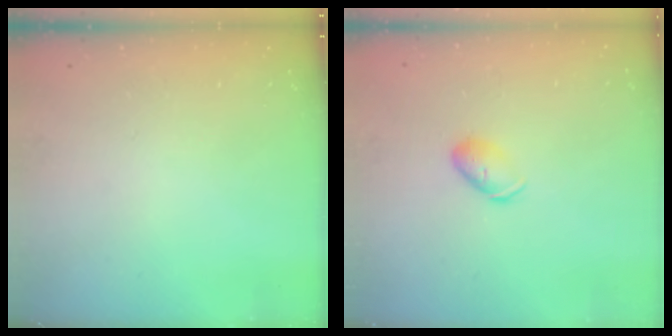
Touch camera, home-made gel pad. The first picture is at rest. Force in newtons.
{"total": 6.5, "press": 6.5, "slide": 0.9}